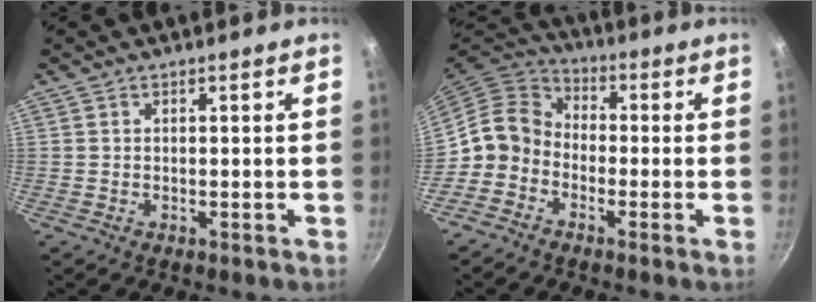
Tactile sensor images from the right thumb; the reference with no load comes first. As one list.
[{"total": 8.0, "force": [-2.6, 6.6, 3.8], "torque": [-0.038, 0.040, -0.074]}]